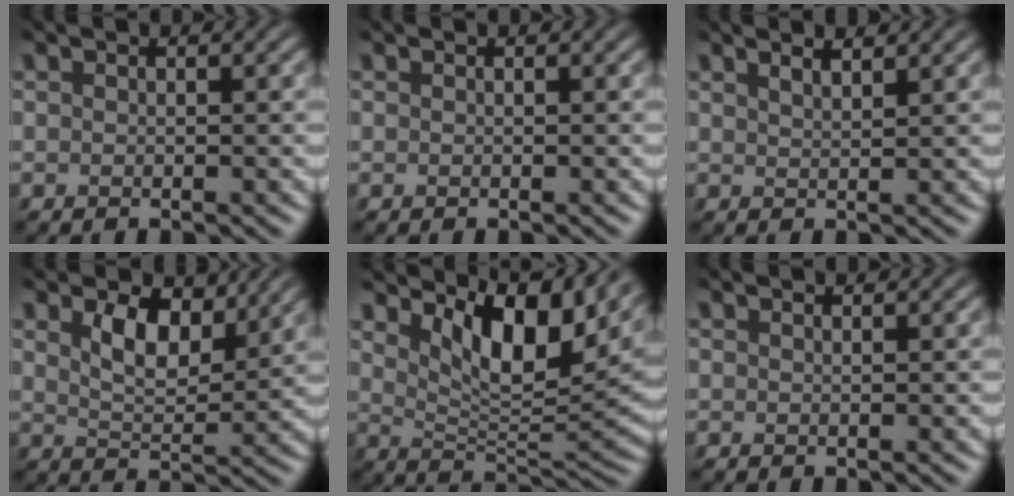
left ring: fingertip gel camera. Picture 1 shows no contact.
{"total": 0.0}
{"total": 2.4, "force": [1.9, 0.8, 1.3], "torque": [0.001, 0.005, 0.009]}
{"total": 4.9, "force": [2.7, 2.5, 3.2], "torque": [-0.068, -0.003, 0.042]}
{"total": 8.8, "force": [4.7, 3.4, 6.6], "torque": [-0.102, -0.010, 0.076]}
{"total": 0.0}